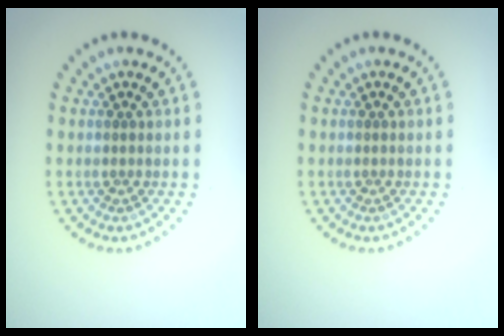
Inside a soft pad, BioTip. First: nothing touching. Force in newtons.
{"total": 0.0}